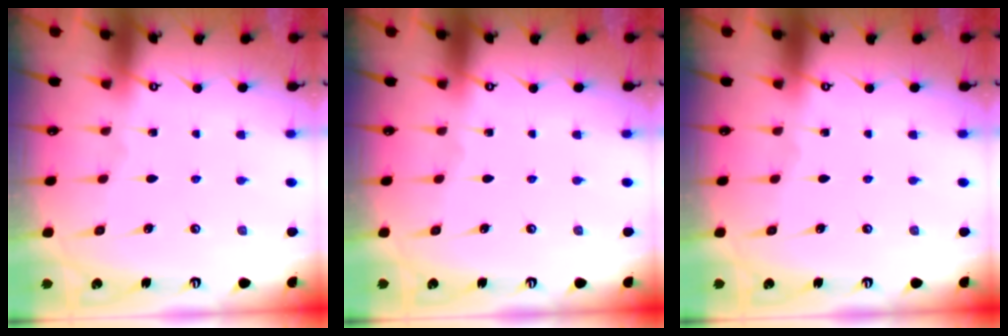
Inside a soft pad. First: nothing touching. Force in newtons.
{"total": 0.0}
{"total": 0.0}